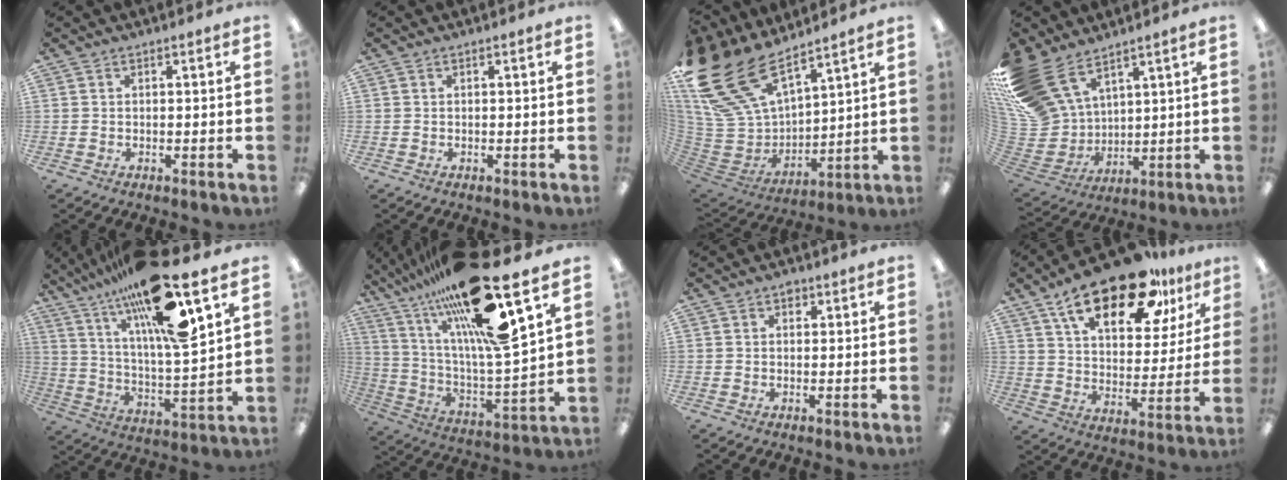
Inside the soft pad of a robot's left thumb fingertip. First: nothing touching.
{"total": 0.0}
{"total": 25.1, "force": [17.5, 12.3, 13.0], "torque": [-0.279, -0.104, 0.328]}
{"total": 19.2, "force": [12.6, 11.3, 9.0], "torque": [-0.226, -0.071, 0.245]}
{"total": 22.9, "force": [15.5, 3.7, 16.4], "torque": [-0.292, -0.088, 0.242]}
{"total": 26.9, "force": [17.8, 4.6, 19.7], "torque": [-0.338, -0.103, 0.280]}
{"total": 1.5, "force": [0.7, 1.0, 0.7], "torque": [0.001, -0.003, 0.009]}
{"total": 23.5, "force": [15.0, 10.1, 15.0], "torque": [-0.242, -0.071, 0.251]}